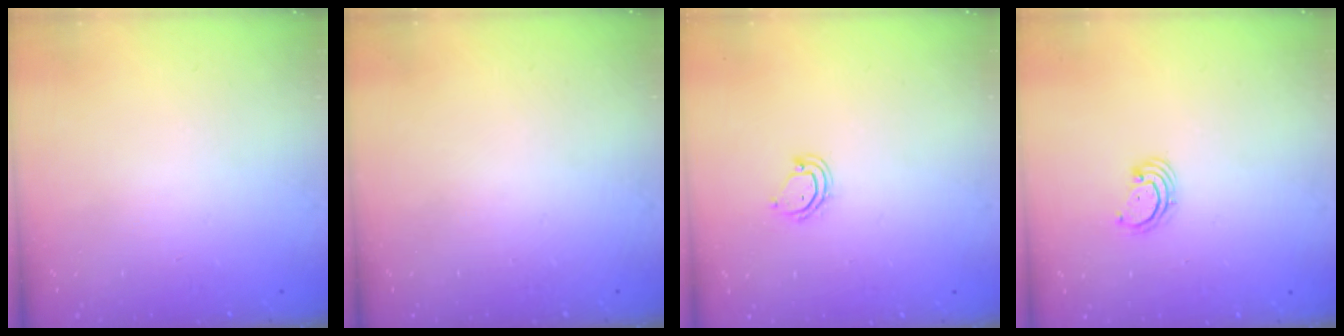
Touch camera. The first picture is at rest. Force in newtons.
{"total": 0.0}
{"total": 5.2, "press": 5.2, "slide": 0.2}
{"total": 2.5, "press": 2.5, "slide": 0.3}